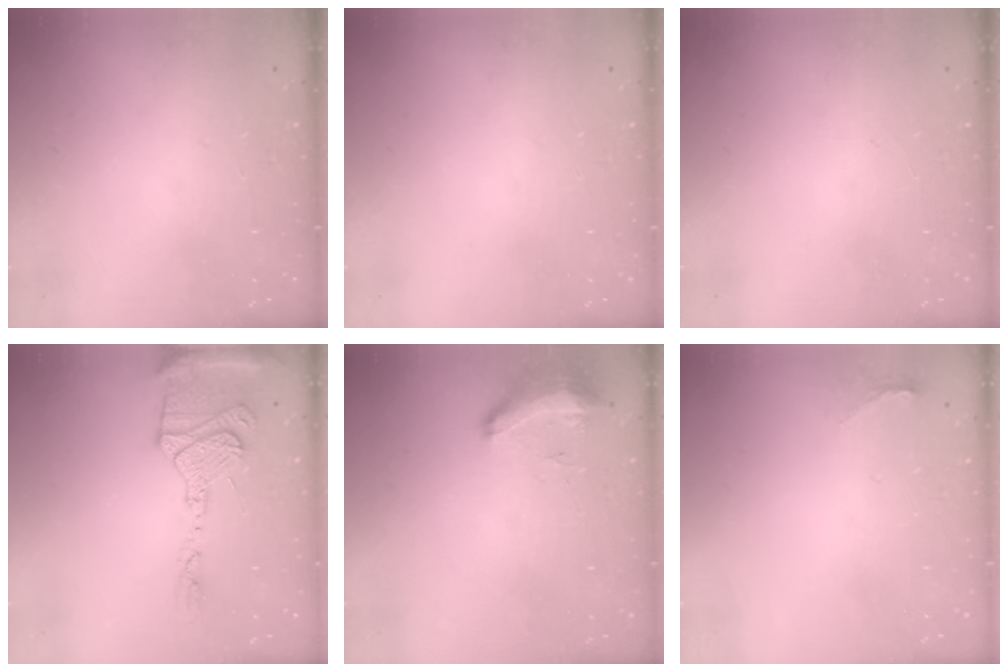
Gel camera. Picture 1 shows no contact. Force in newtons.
{"total": 15.1, "press": 2.1, "slide": 14.9}
{"total": 0.0}
{"total": 14.7, "press": 14.6, "slide": 1.8}
{"total": 9.0, "press": 8.7, "slide": 2.3}
{"total": 3.8, "press": 3.5, "slide": 1.6}